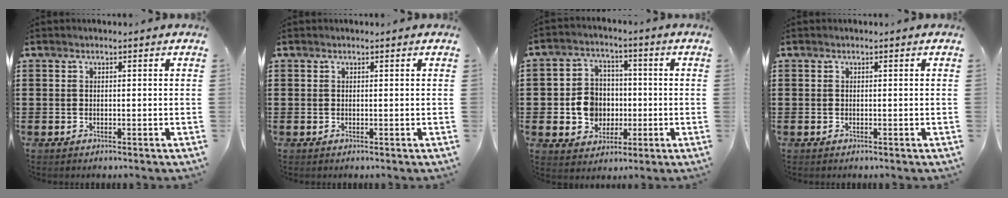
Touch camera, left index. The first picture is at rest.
{"total": 0.0}
{"total": 7.4, "force": [-0.7, 6.7, 3.0], "torque": [-0.082, 0.015, -0.013]}
{"total": 0.0}